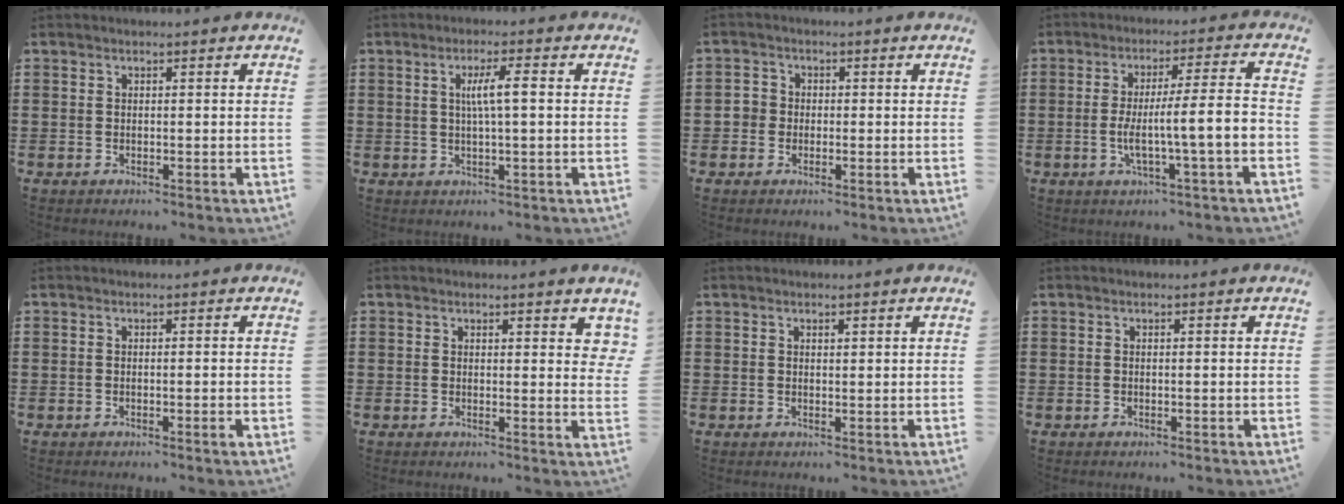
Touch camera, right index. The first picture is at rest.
{"total": 4.3, "force": [0.5, 0.3, 4.2], "torque": [-0.079, 0.002, 0.004]}
{"total": 2.3, "force": [-0.5, 2.1, 0.8], "torque": [-0.022, 0.008, -0.012]}
{"total": 8.5, "force": [-2.0, 0.3, 8.2], "torque": [-0.134, -0.006, -0.042]}
{"total": 1.2, "force": [-0.3, -0.1, 1.1], "torque": [-0.017, -0.006, -0.005]}
{"total": 1.8, "force": [1.5, 0.8, 0.5], "torque": [0.001, 0.000, 0.026]}
{"total": 0.6, "force": [0.5, 0.3, 0.3], "torque": [-0.006, 0.002, 0.009]}
{"total": 0.0}